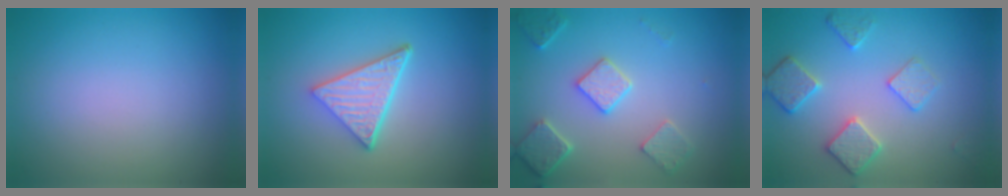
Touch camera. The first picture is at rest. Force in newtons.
{"total": 5.2, "press": 3.6, "slide": 3.7}
{"total": 4.1, "press": 3.5, "slide": 2.1}
{"total": 3.3, "press": 3.2, "slide": 0.6}